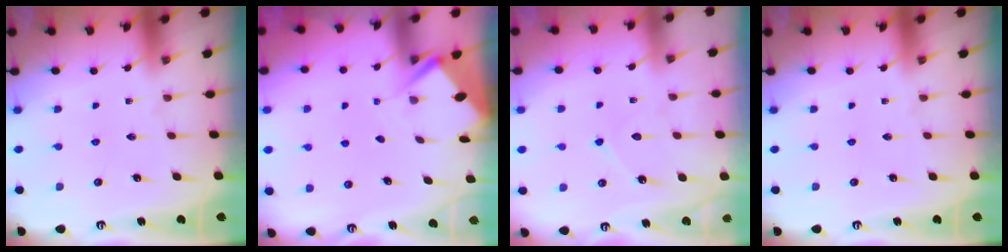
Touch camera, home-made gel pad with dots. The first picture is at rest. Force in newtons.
{"total": 2.9, "press": 2.9, "slide": 0.4}
{"total": 6.6, "press": 6.5, "slide": 0.7}
{"total": 0.0}